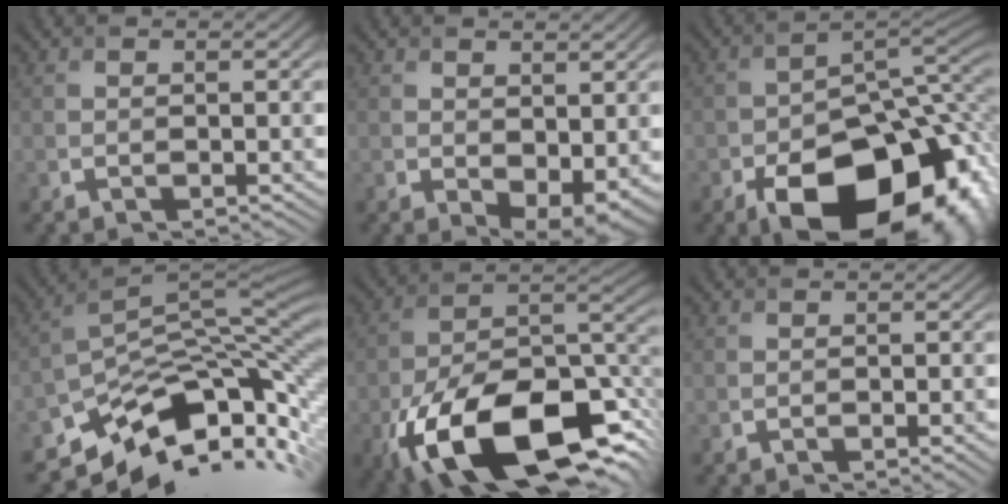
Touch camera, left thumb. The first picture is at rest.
{"total": 4.1, "force": [-0.3, 2.4, 3.3], "torque": [-0.052, -0.019, 0.010]}
{"total": 19.0, "force": [-8.8, 10.8, 12.9], "torque": [-0.182, -0.050, -0.110]}
{"total": 11.6, "force": [-6.4, 5.3, 8.1], "torque": [-0.160, -0.016, -0.099]}
{"total": 20.2, "force": [-11.0, 9.8, 13.8], "torque": [-0.261, -0.052, -0.162]}
{"total": 1.7, "force": [-0.9, 0.4, 1.4], "torque": [-0.018, 0.004, -0.013]}